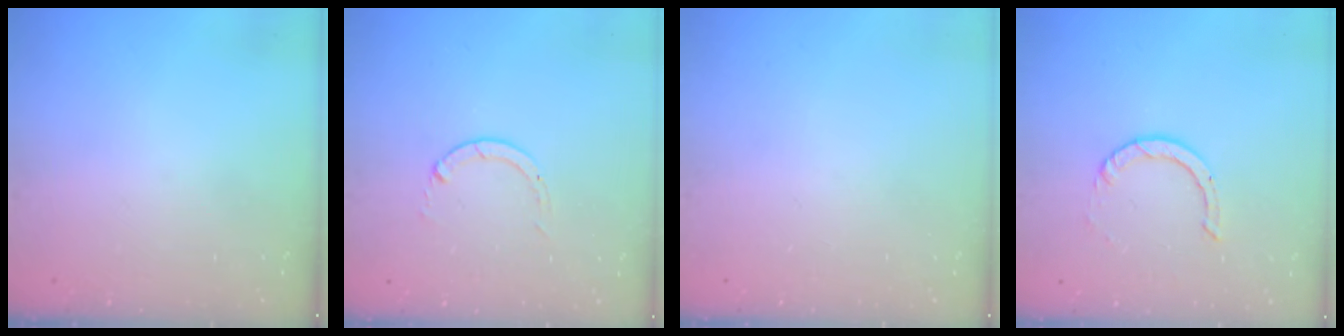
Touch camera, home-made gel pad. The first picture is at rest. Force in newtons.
{"total": 0.6, "press": 0.5, "slide": 0.1}
{"total": 0.0}
{"total": 2.2, "press": 2.2, "slide": 0.2}